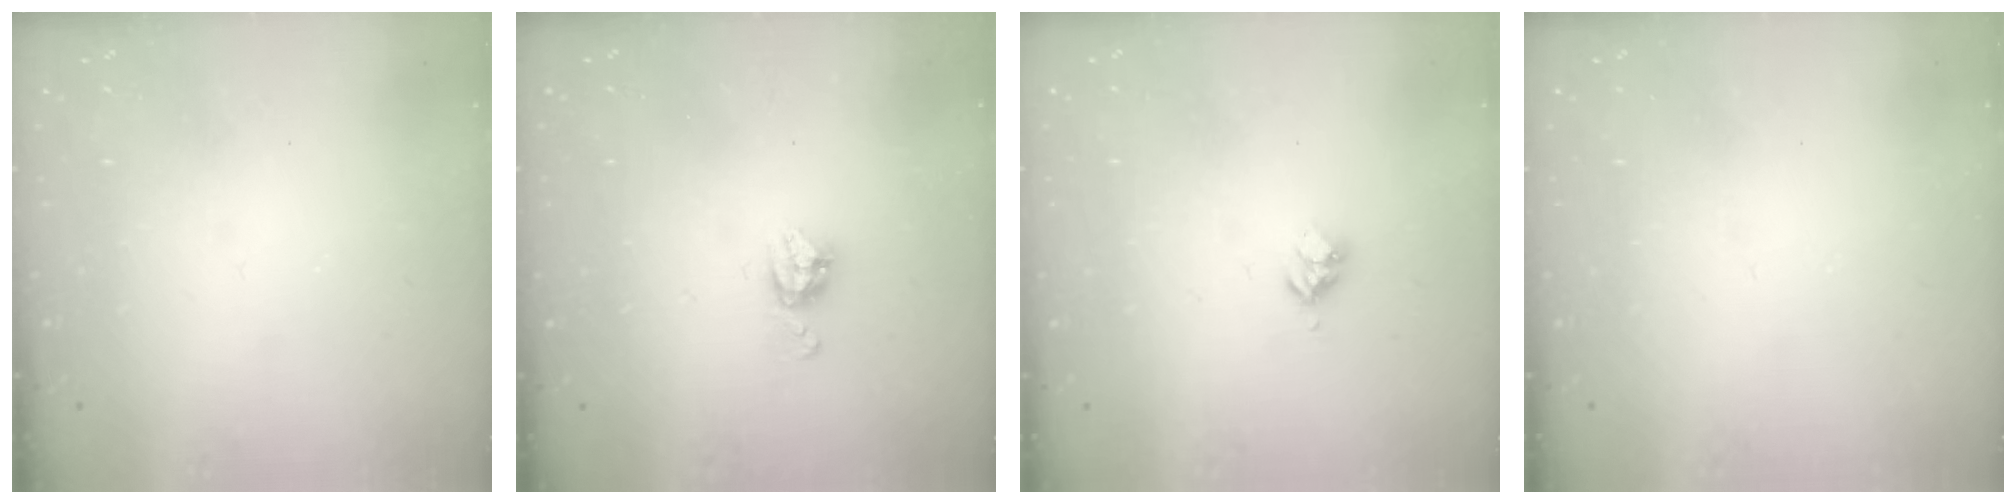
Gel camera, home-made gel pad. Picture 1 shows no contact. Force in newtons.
{"total": 5.2, "press": 5.1, "slide": 0.1}
{"total": 3.0, "press": 2.9, "slide": 0.4}
{"total": 0.0}